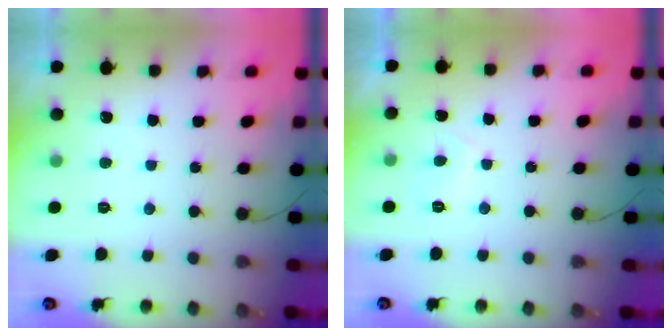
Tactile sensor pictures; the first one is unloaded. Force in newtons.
{"total": 2.0, "press": 1.9, "slide": 0.5}